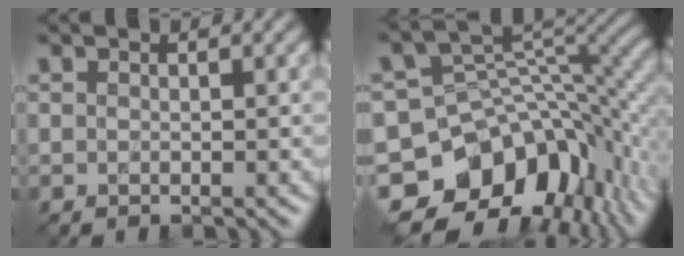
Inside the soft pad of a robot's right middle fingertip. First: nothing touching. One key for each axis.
{"total": 13.3, "fx": -6.9, "fy": 8.9, "fz": 7.1, "tx": -0.143, "ty": -0.001, "tz": -0.108}